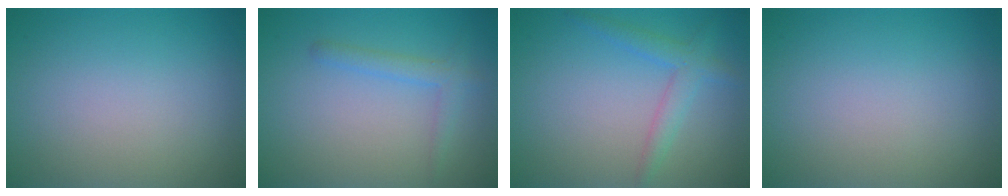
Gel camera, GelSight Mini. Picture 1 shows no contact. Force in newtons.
{"total": 1.9, "press": 1.9, "slide": 0.1}
{"total": 2.5, "press": 2.5, "slide": 0.1}
{"total": 0.0}